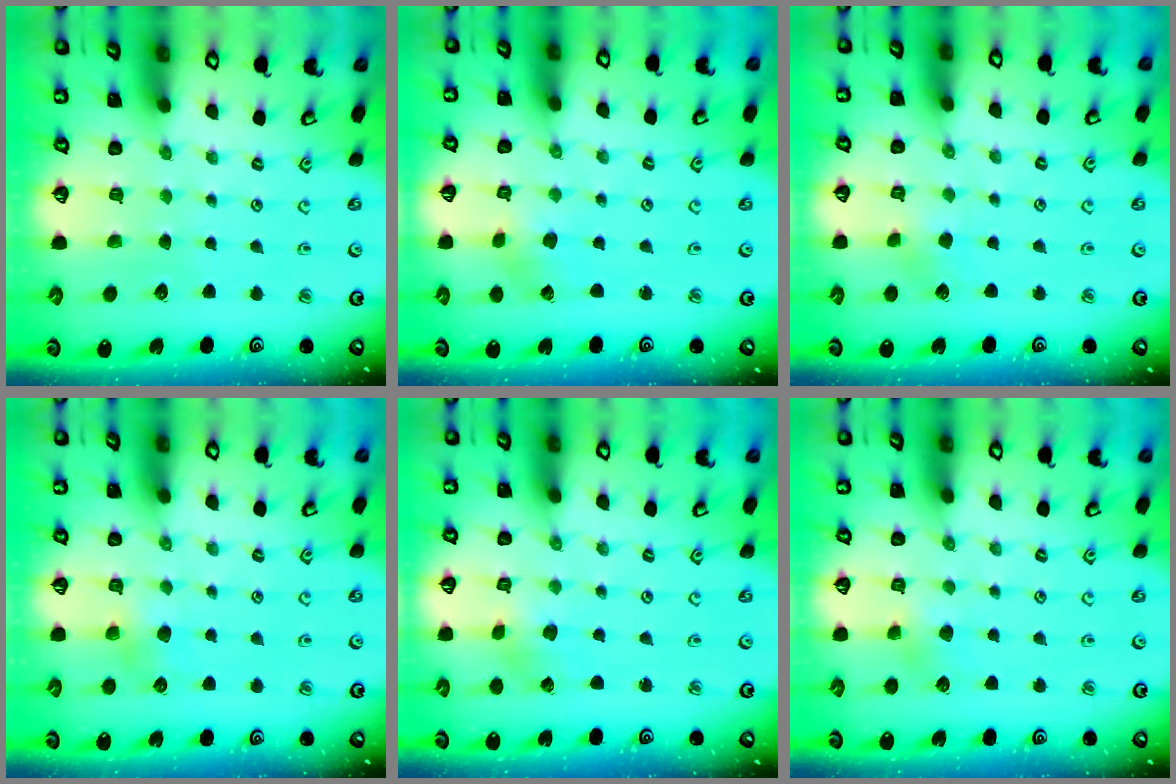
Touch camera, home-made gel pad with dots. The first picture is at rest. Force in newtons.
{"total": 1.7, "press": 1.7, "slide": 0.2}
{"total": 2.9, "press": 2.9, "slide": 0.2}
{"total": 4.2, "press": 4.2, "slide": 0.7}
{"total": 1.9, "press": 1.9, "slide": 0.2}
{"total": 4.2, "press": 4.2, "slide": 0.6}